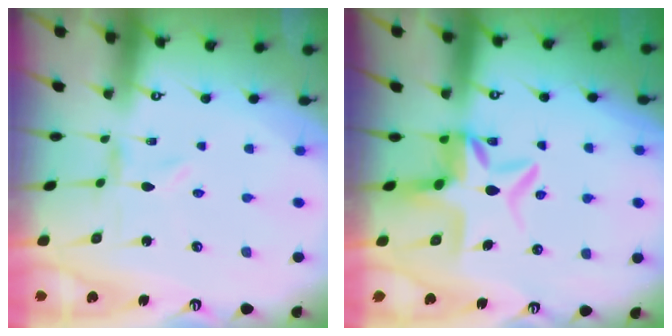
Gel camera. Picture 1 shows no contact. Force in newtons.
{"total": 8.7, "press": 8.2, "slide": 2.9}